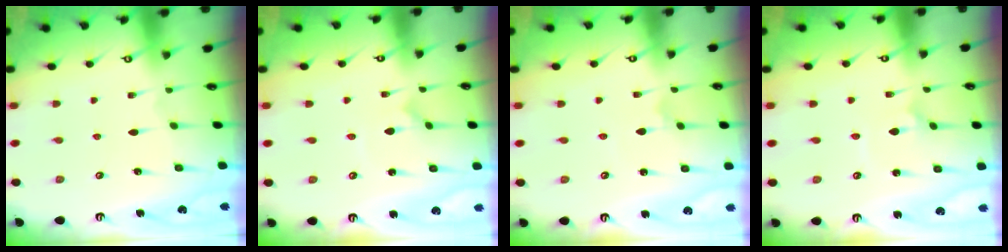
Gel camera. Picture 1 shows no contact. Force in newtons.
{"total": 0.0}
{"total": 1.8, "press": 1.7, "slide": 0.1}
{"total": 1.6, "press": 1.6, "slide": 0.1}